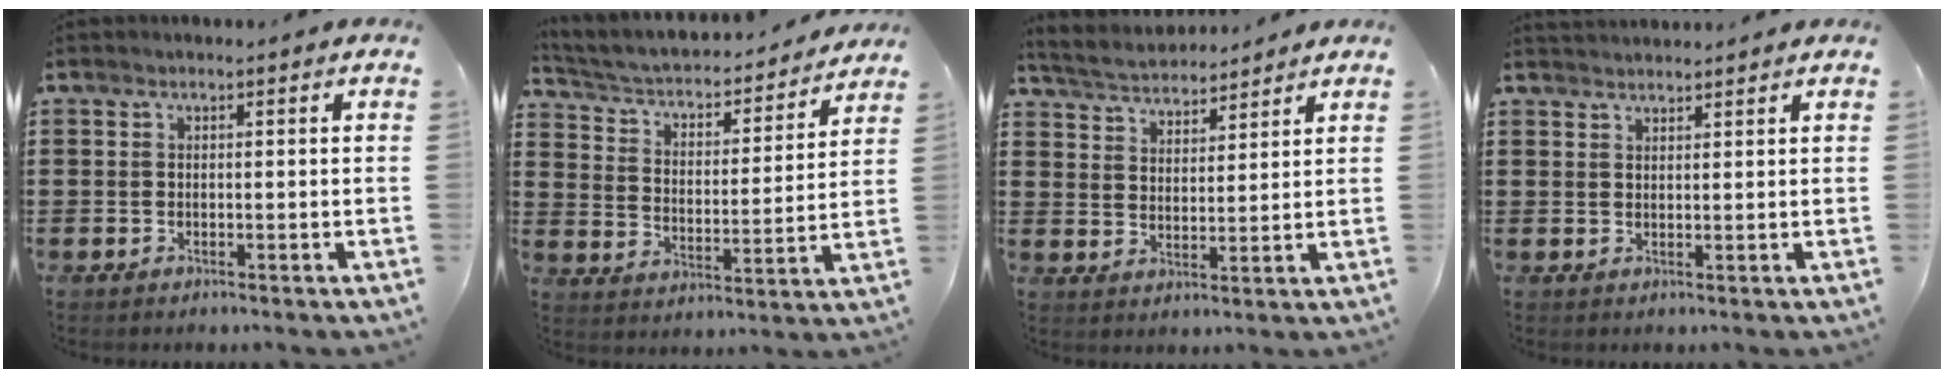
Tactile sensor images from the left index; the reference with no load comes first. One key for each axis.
{"total": 3.2, "fx": 2.6, "fy": 1.2, "fz": 1.2, "tx": -0.044, "ty": -0.024, "tz": 0.034}
{"total": 4.1, "fx": 4.0, "fy": 0.6, "fz": 0.2, "tx": -0.024, "ty": -0.018, "tz": 0.070}
{"total": 1.7, "fx": 1.7, "fy": 0.1, "fz": 0.0, "tx": -0.004, "ty": 0.003, "tz": 0.033}